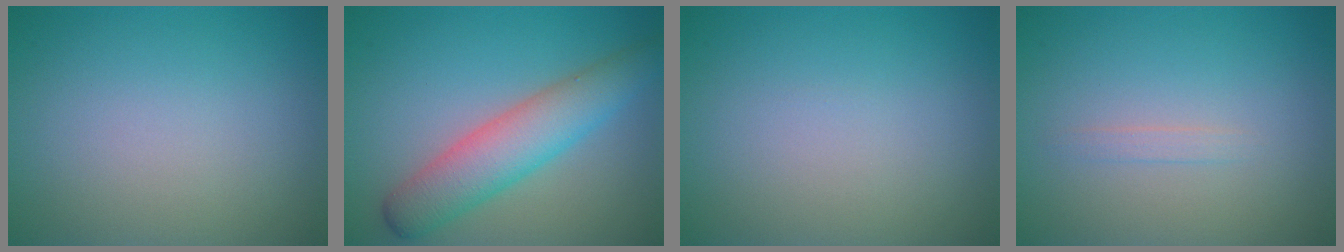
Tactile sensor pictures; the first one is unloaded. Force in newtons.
{"total": 5.5, "press": 5.5, "slide": 0.1}
{"total": 0.0}
{"total": 0.7, "press": 0.7, "slide": 0.0}